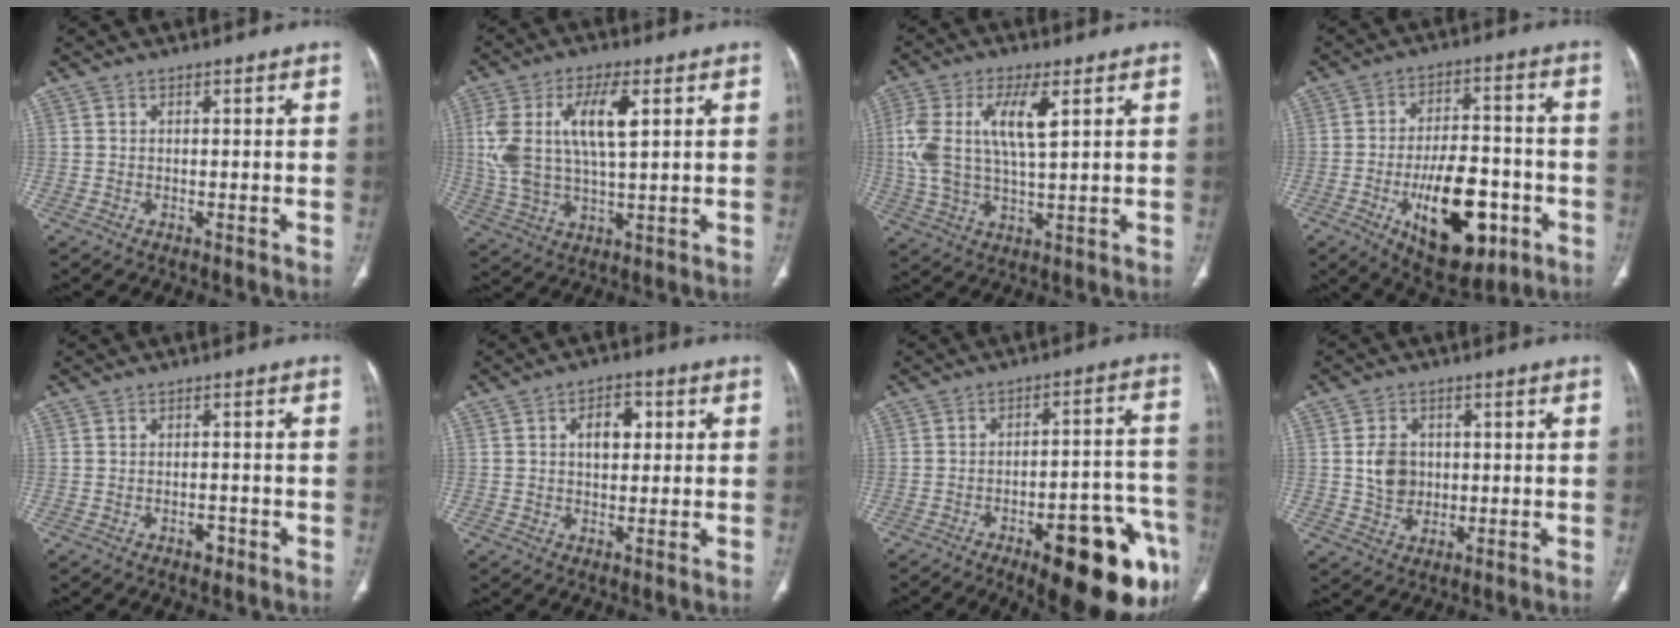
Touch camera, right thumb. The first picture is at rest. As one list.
[{"total": 13.9, "force": [3.5, 5.7, 12.2], "torque": [-0.254, 0.004, 0.072]}, {"total": 12.5, "force": [3.3, 4.8, 11.1], "torque": [-0.243, 0.002, 0.066]}, {"total": 18.2, "force": [-6.6, 9.1, 14.4], "torque": [-0.192, 0.029, -0.090]}, {"total": 2.0, "force": [-1.2, 1.1, 1.1], "torque": [-0.010, 0.007, -0.017]}, {"total": 5.5, "force": [1.1, 3.6, 4.1], "torque": [-0.044, 0.008, 0.013]}, {"total": 22.6, "force": [-11.3, 7.6, 18.0], "torque": [-0.165, 0.062, -0.145]}, {"total": 6.0, "force": [0.4, 4.9, 3.5], "torque": [-0.044, -0.003, 0.012]}]